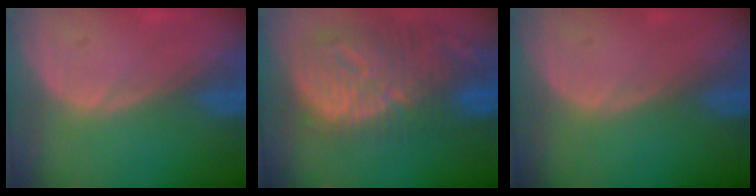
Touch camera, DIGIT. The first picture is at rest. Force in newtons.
{"total": 13.0, "press": 11.3, "slide": 6.4}
{"total": 0.0}